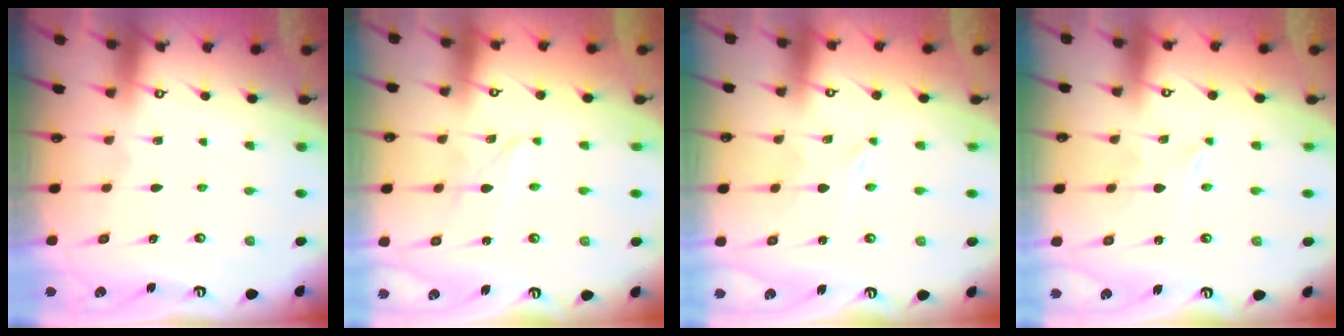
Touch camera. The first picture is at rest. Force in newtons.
{"total": 2.6, "press": 2.6, "slide": 0.1}
{"total": 0.0}
{"total": 0.0}